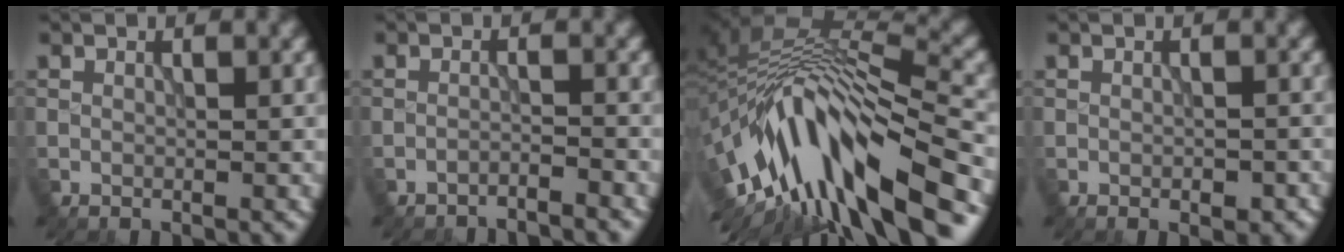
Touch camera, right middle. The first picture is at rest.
{"total": 2.3, "force": [-2.2, 0.1, 0.4], "torque": [0.002, -0.003, -0.041]}
{"total": 14.8, "force": [-6.9, 4.7, 12.3], "torque": [-0.217, 0.017, -0.105]}
{"total": 1.5, "force": [-0.7, 0.8, 1.2], "torque": [-0.018, -0.003, -0.008]}